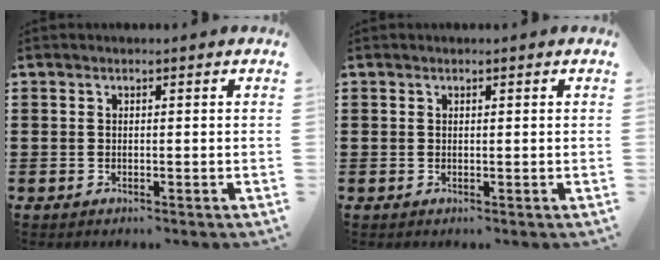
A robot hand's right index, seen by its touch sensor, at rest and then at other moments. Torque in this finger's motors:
{"motor_torque": [0.62, 0.06, 0.01, 0.00]}